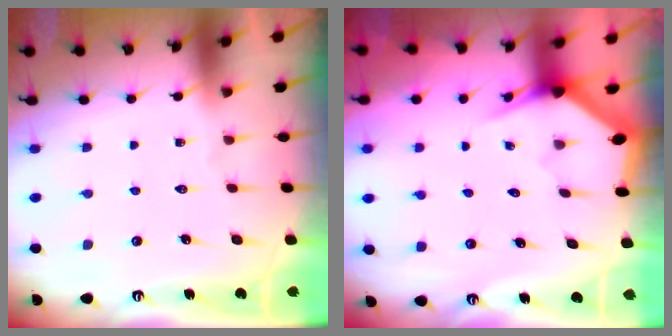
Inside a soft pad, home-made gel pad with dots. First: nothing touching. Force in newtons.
{"total": 3.0, "press": 3.0, "slide": 0.0}